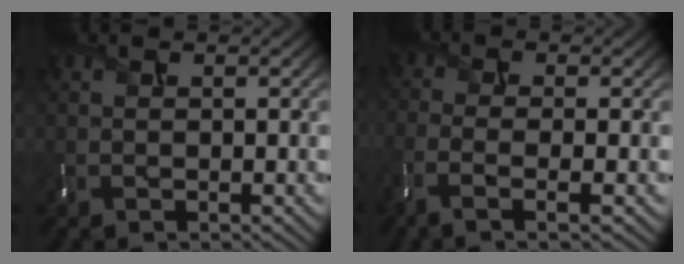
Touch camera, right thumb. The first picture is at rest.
{"total": 5.3, "force": [-2.8, 1.5, 4.2], "torque": [-0.086, -0.009, -0.065]}